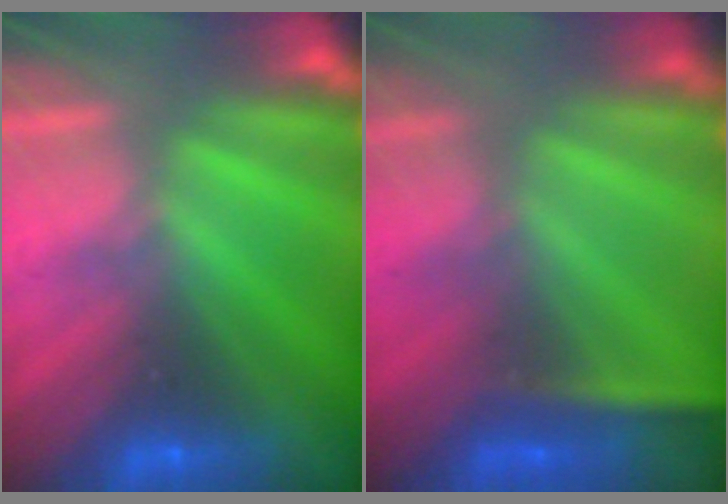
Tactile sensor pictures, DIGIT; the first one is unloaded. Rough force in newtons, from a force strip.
{"total": 2.9}